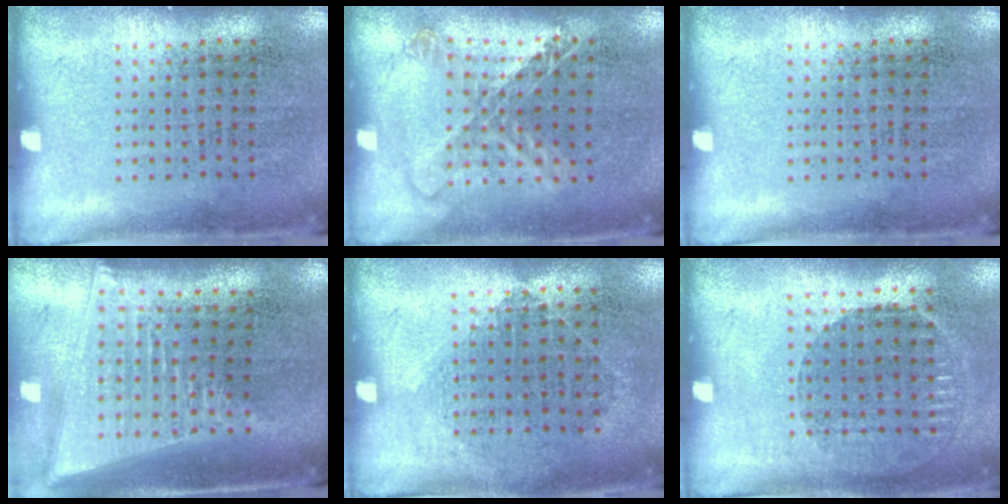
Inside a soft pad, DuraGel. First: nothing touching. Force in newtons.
{"total": 1.3, "press": 1.2, "slide": 0.6}
{"total": 0.0}
{"total": 2.1, "press": 1.8, "slide": 1.1}
{"total": 1.0, "press": 0.9, "slide": 0.5}
{"total": 1.0, "press": 0.9, "slide": 0.4}